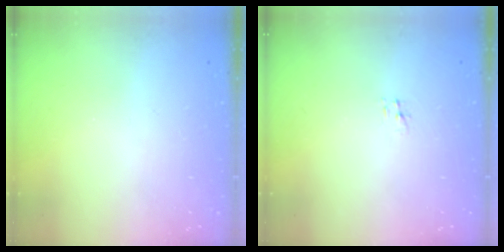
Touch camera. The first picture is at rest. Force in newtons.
{"total": 1.9, "press": 1.9, "slide": 0.2}